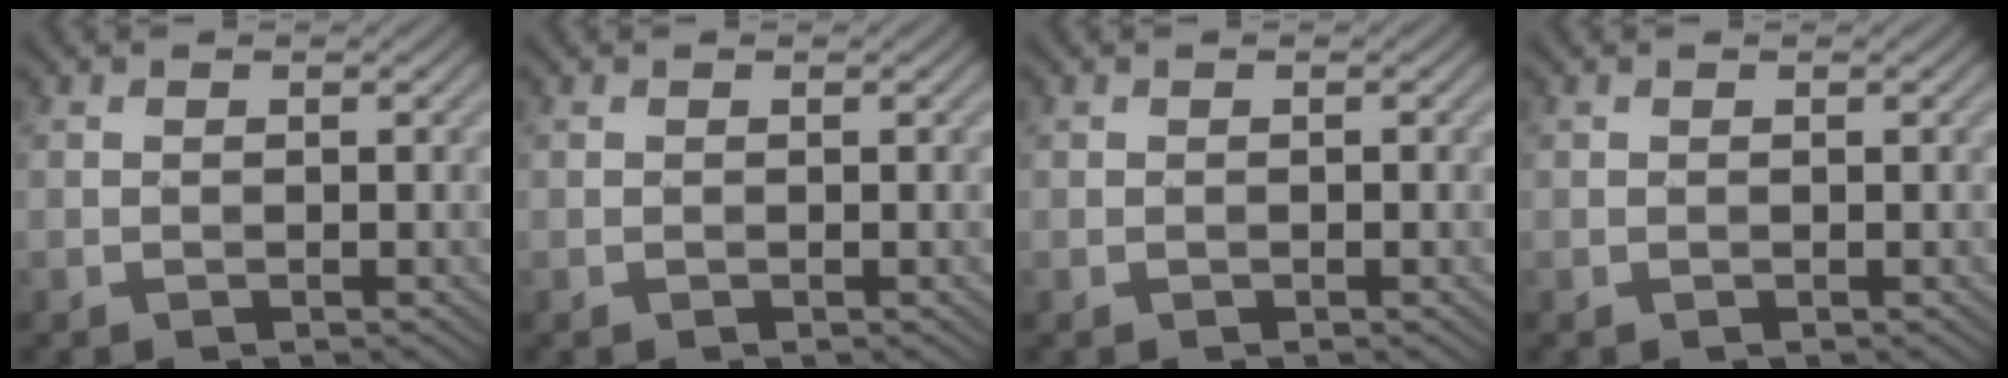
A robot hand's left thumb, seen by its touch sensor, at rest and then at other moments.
{"total": 0.0}
{"total": 0.0}
{"total": 0.0}